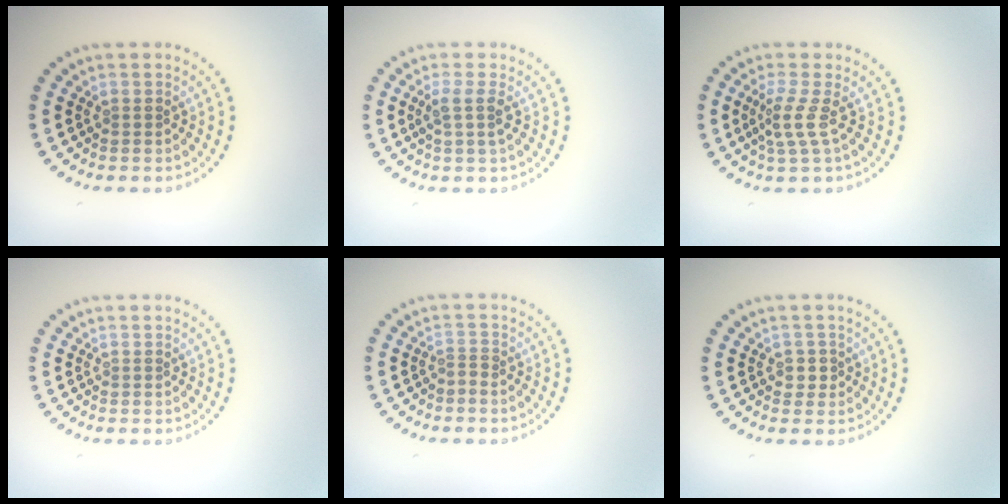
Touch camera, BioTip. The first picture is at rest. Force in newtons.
{"total": 1.9, "press": 1.5, "slide": 1.2}
{"total": 2.4, "press": 1.6, "slide": 1.7}
{"total": 0.0}
{"total": 0.8, "press": 0.2, "slide": 0.7}
{"total": 1.2, "press": 1.1, "slide": 0.6}